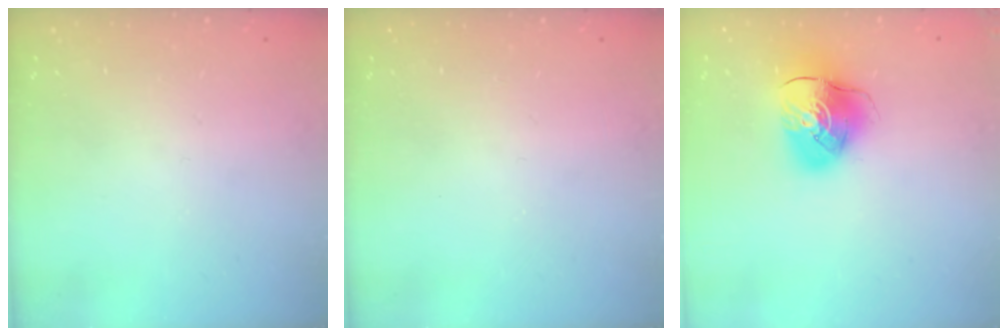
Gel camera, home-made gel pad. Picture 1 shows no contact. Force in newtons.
{"total": 0.0}
{"total": 12.6, "press": 12.5, "slide": 1.6}